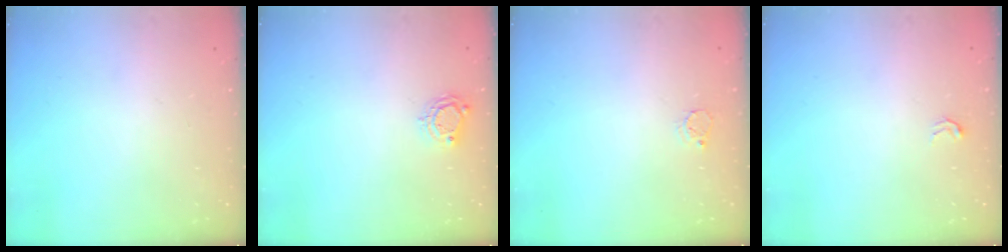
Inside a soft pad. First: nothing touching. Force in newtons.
{"total": 5.3, "press": 5.2, "slide": 0.5}
{"total": 3.2, "press": 3.2, "slide": 0.1}
{"total": 2.5, "press": 2.5, "slide": 0.5}